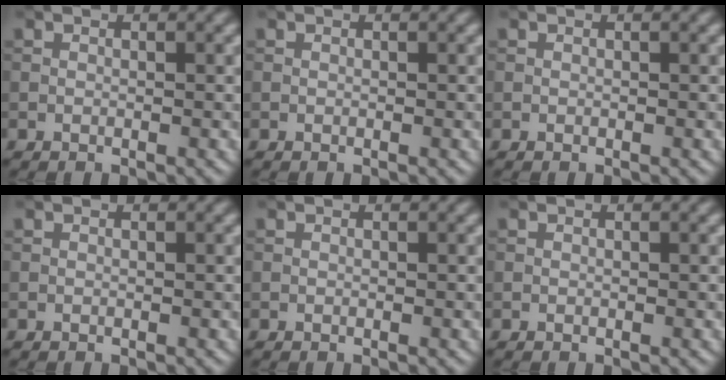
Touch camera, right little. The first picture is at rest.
{"total": 0.0}
{"total": 0.0}
{"total": 0.0}
{"total": 0.0}
{"total": 0.0}